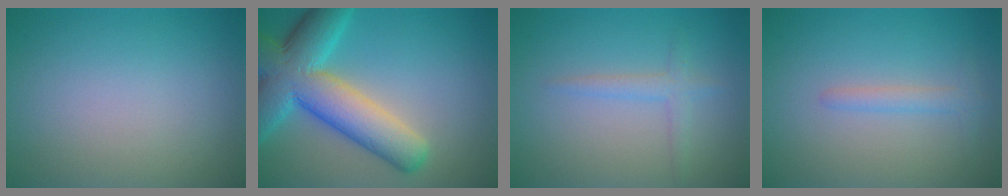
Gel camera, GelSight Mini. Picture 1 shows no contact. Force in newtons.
{"total": 10.1, "press": 10.1, "slide": 0.4}
{"total": 1.7, "press": 1.7, "slide": 0.1}
{"total": 1.5, "press": 1.5, "slide": 0.1}